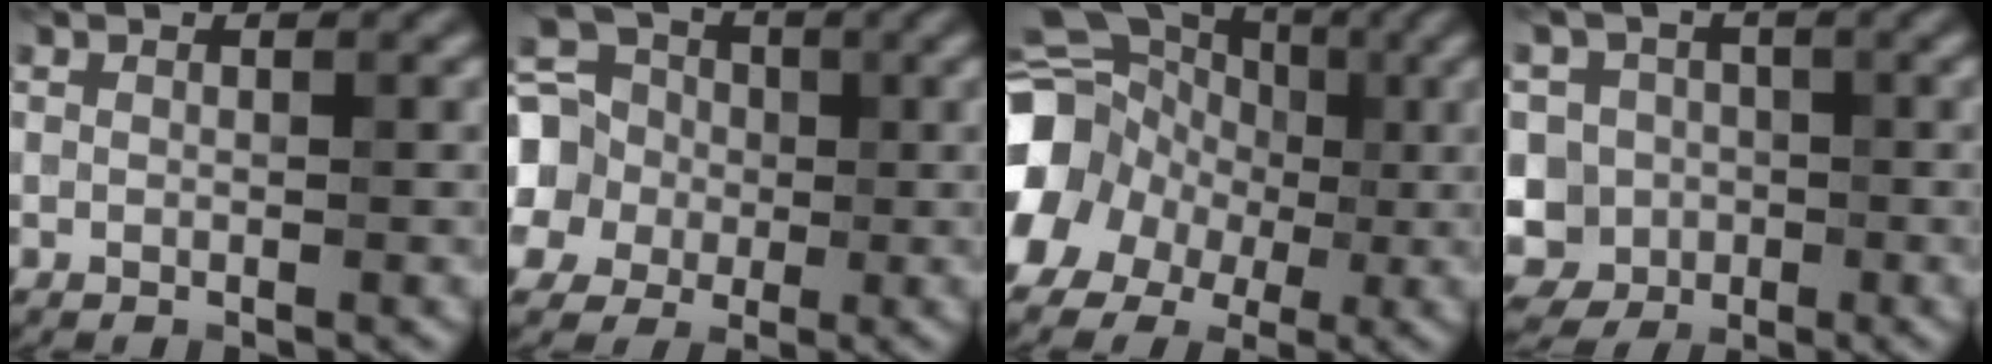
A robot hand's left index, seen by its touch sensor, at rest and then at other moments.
{"total": 10.3, "force": [0.7, 9.3, 4.3], "torque": [-0.120, 0.025, -0.025]}
{"total": 13.1, "force": [-2.5, 11.6, 5.6], "torque": [-0.119, -0.010, -0.073]}
{"total": 8.5, "force": [-1.7, 8.0, 2.4], "torque": [-0.051, 0.026, -0.068]}